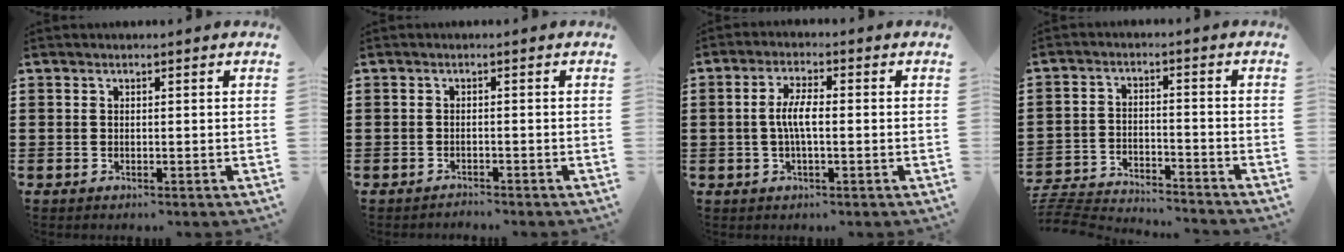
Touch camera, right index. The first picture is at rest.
{"total": 1.0, "force": [-1.0, 0.0, 0.0], "torque": [-0.002, 0.002, -0.022]}
{"total": 4.3, "force": [-0.4, 1.2, 4.1], "torque": [-0.087, 0.000, -0.014]}
{"total": 4.8, "force": [-4.7, 0.2, 0.7], "torque": [-0.028, -0.004, -0.103]}